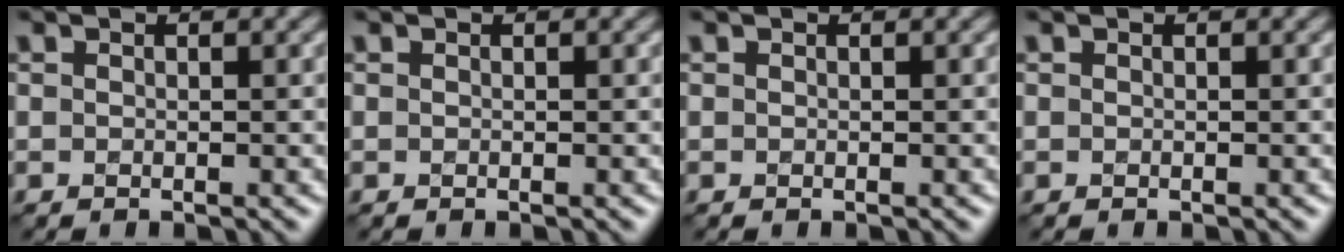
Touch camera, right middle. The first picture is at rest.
{"total": 0.0}
{"total": 0.0}
{"total": 0.0}